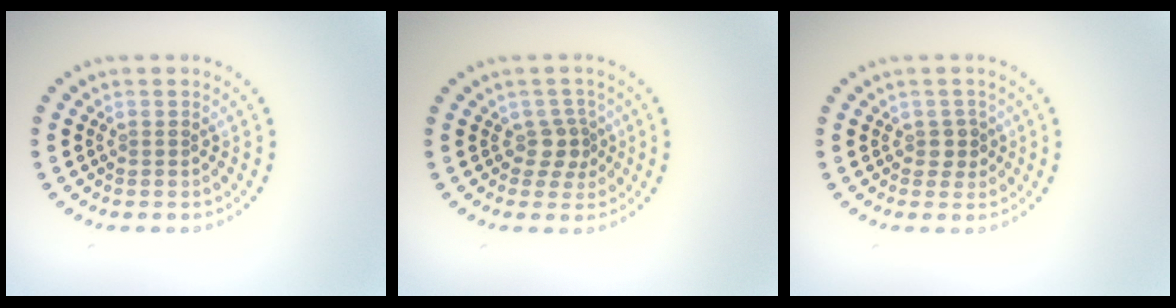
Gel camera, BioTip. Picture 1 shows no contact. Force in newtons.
{"total": 2.1, "press": 1.6, "slide": 1.3}
{"total": 1.5, "press": 1.3, "slide": 0.8}